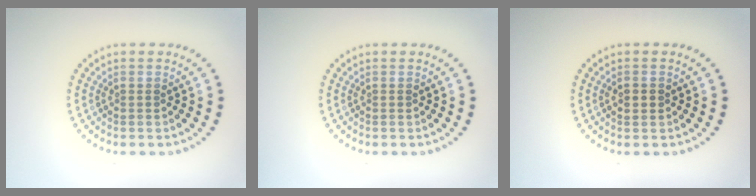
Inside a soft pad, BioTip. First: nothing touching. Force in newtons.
{"total": 0.0}
{"total": 1.6, "press": 1.6, "slide": 0.3}